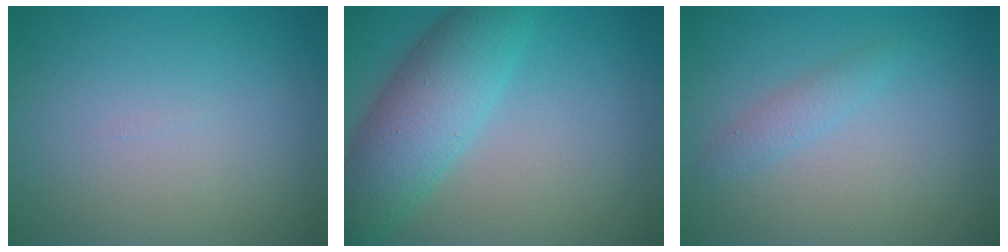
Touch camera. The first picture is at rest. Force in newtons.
{"total": 6.9, "press": 6.9, "slide": 0.1}
{"total": 1.4, "press": 1.4, "slide": 0.0}